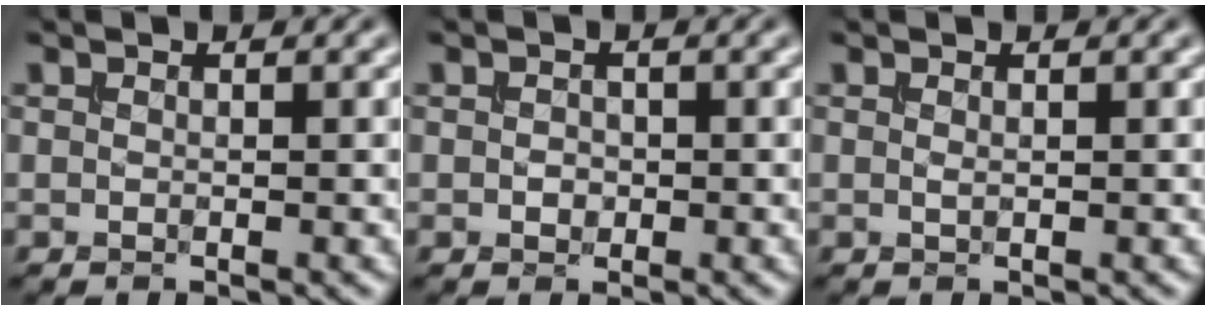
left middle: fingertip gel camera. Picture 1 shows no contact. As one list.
[{"total": 0.9, "force": [-0.2, 0.7, 0.5], "torque": [-0.010, -0.001, -0.006]}, {"total": 0.0}]